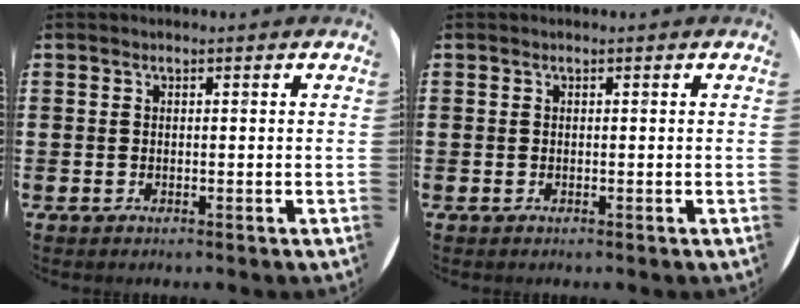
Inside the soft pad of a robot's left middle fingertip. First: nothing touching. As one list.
[{"total": 0.0}]